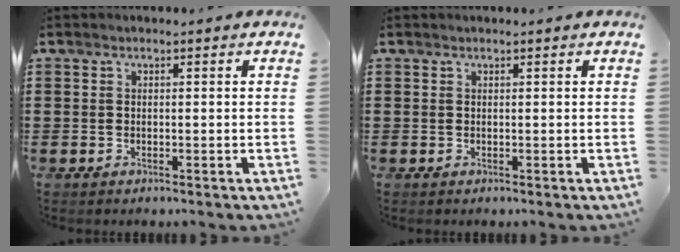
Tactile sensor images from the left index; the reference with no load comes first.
{"total": 0.0}